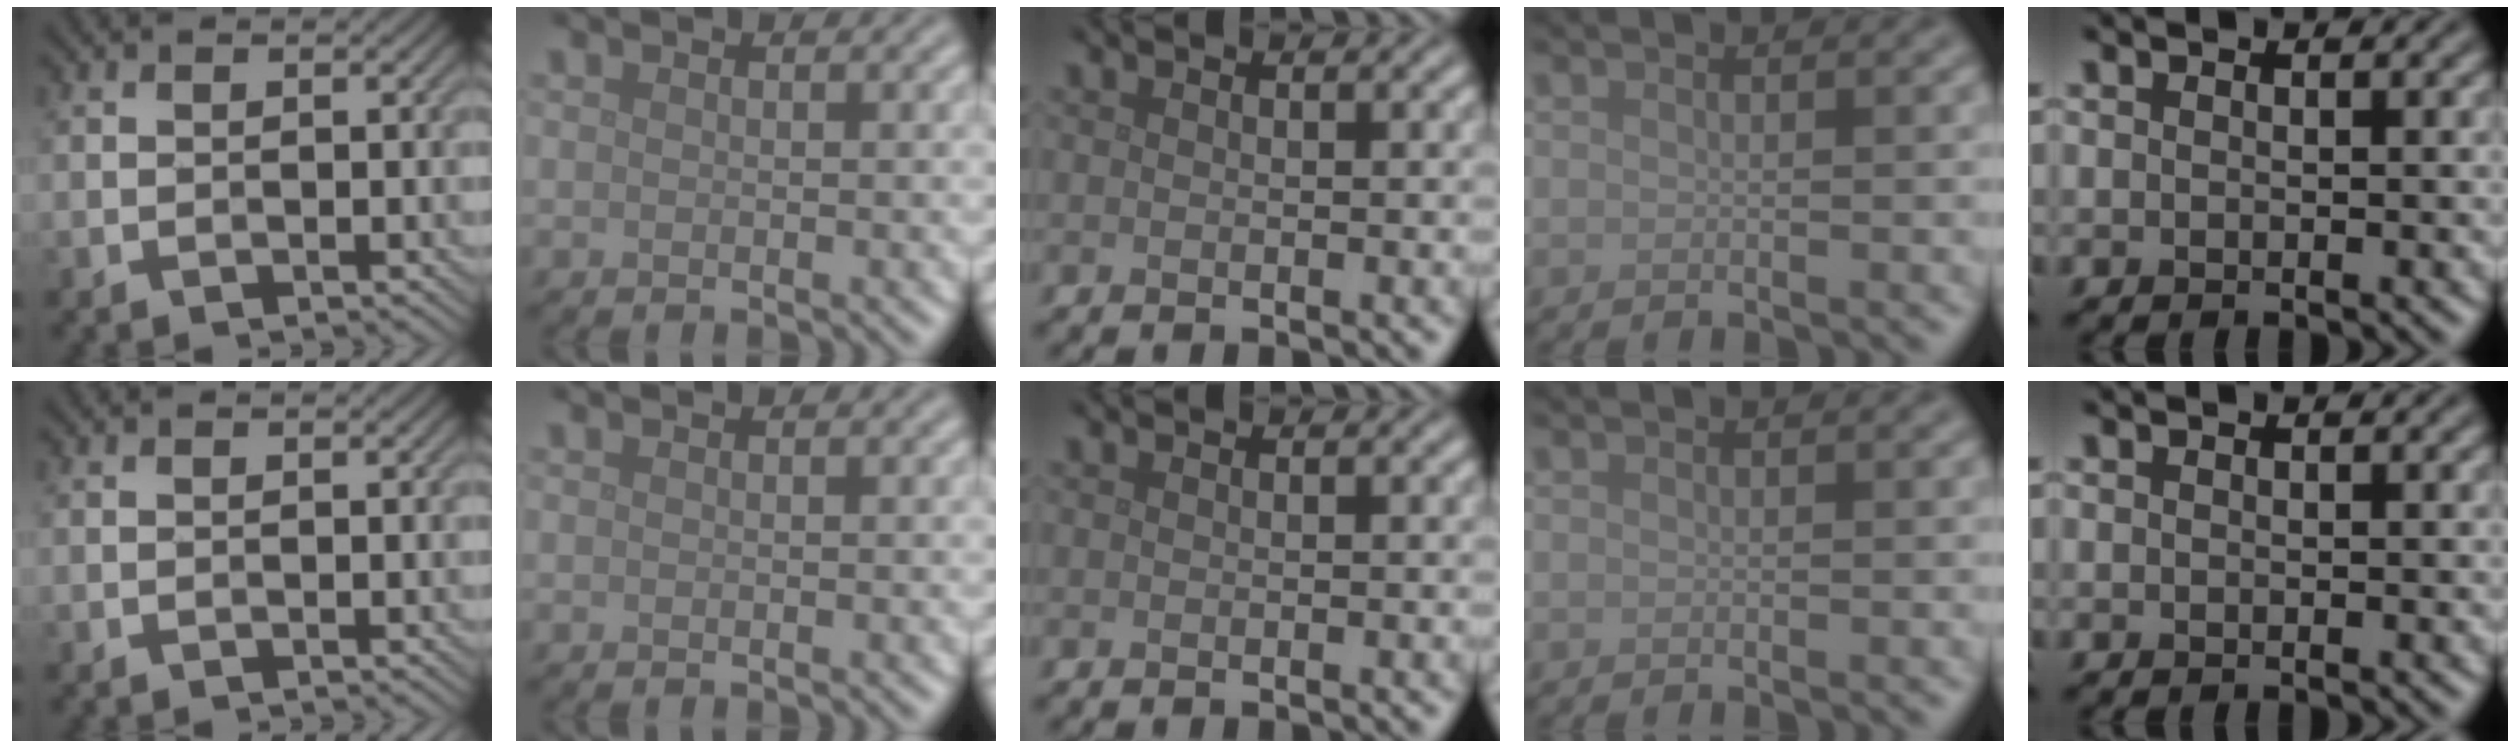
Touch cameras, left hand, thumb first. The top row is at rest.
{}